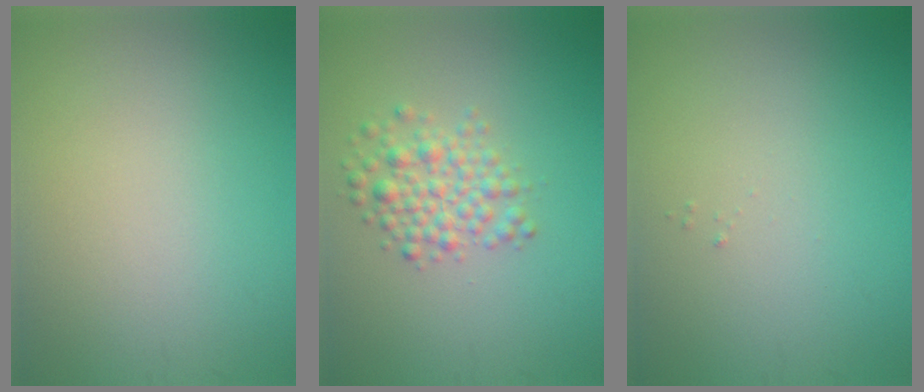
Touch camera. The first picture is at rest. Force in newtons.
{"total": 3.2, "press": 3.2, "slide": 0.1}
{"total": 0.0}